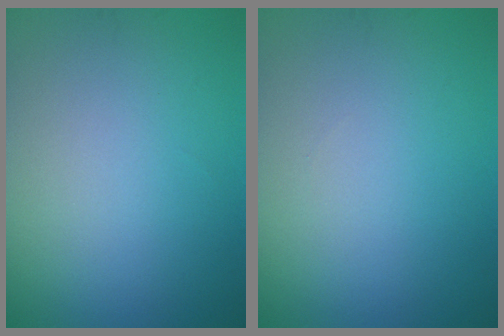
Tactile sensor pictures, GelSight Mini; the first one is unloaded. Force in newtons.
{"total": 0.0}